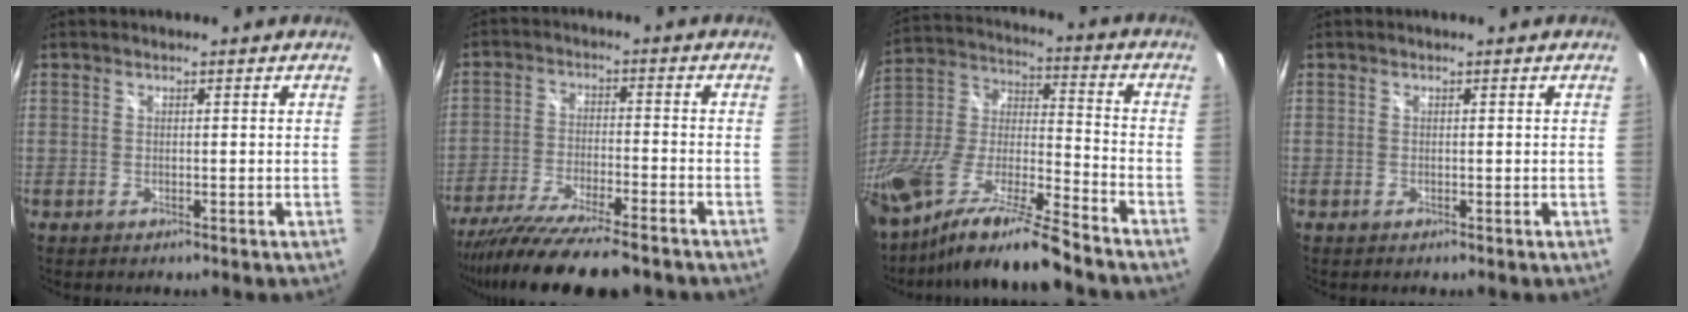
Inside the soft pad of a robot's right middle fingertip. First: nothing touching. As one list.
[{"total": 17.4, "force": [-14.6, 2.2, 9.2], "torque": [-0.183, -0.045, -0.242]}, {"total": 19.4, "force": [-15.2, 1.9, 11.9], "torque": [-0.231, -0.023, -0.289]}, {"total": 0.0}]